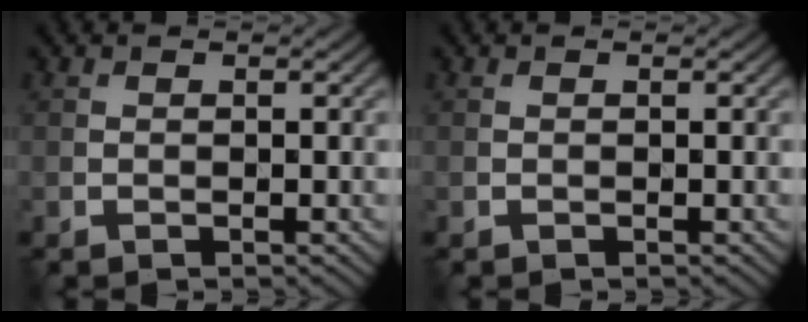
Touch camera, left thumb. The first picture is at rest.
{"total": 0.0}